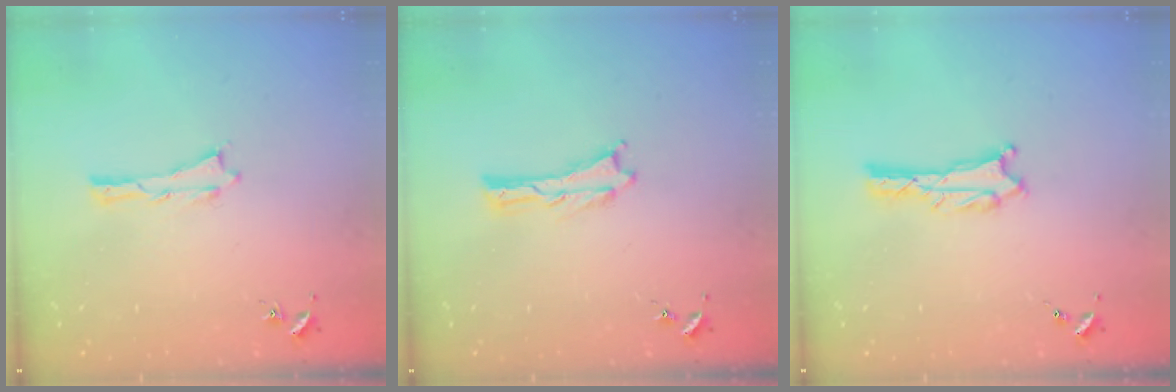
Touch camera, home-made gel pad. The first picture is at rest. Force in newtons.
{"total": 0.0}
{"total": 1.3, "press": 1.2, "slide": 0.1}